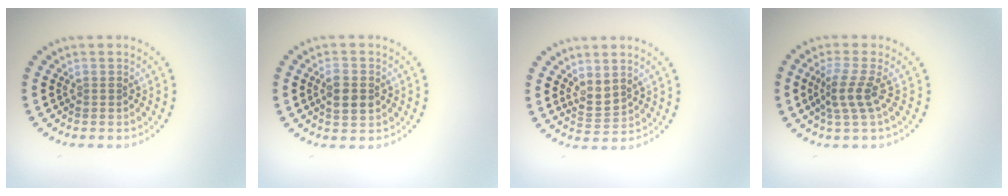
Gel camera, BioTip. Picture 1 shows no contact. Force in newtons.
{"total": 2.5, "press": 2.5, "slide": 0.2}
{"total": 2.0, "press": 1.5, "slide": 1.3}
{"total": 2.6, "press": 1.9, "slide": 1.7}